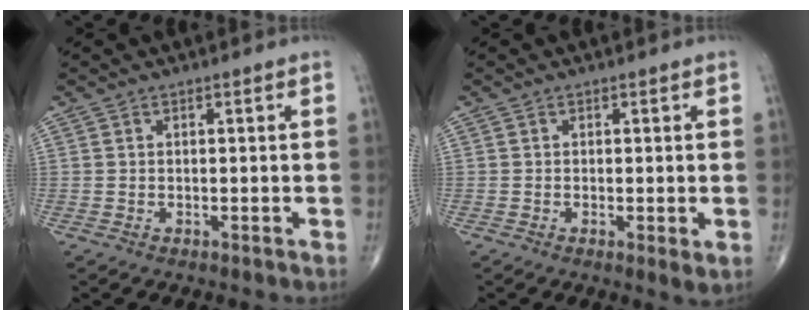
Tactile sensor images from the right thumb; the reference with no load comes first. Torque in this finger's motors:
{"motor_torque": [-0.46, 0.36, -0.27, -0.01, -0.02]}